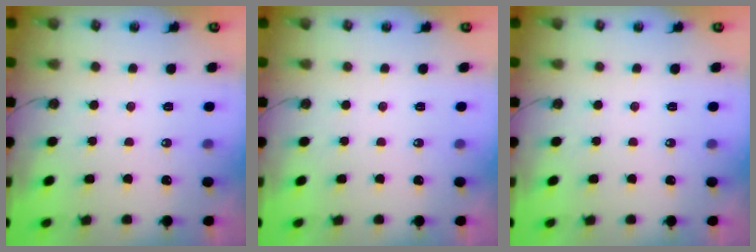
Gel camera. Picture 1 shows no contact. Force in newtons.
{"total": 0.0}
{"total": 0.0}